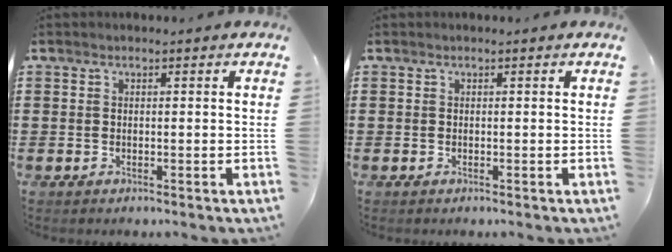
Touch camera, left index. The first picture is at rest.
{"total": 0.0}